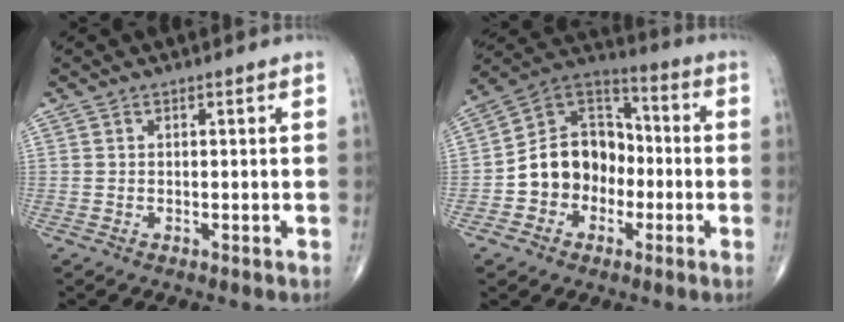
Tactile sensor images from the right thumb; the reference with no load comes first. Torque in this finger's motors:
{"motor_torque": [0.62, 1.20, 0.25, -0.09, 0.07]}